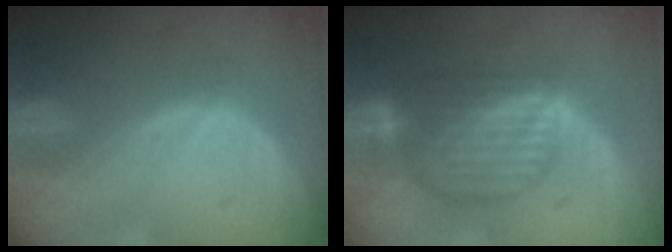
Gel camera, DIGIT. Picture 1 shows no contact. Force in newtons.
{"total": 8.5, "press": 7.6, "slide": 3.9}